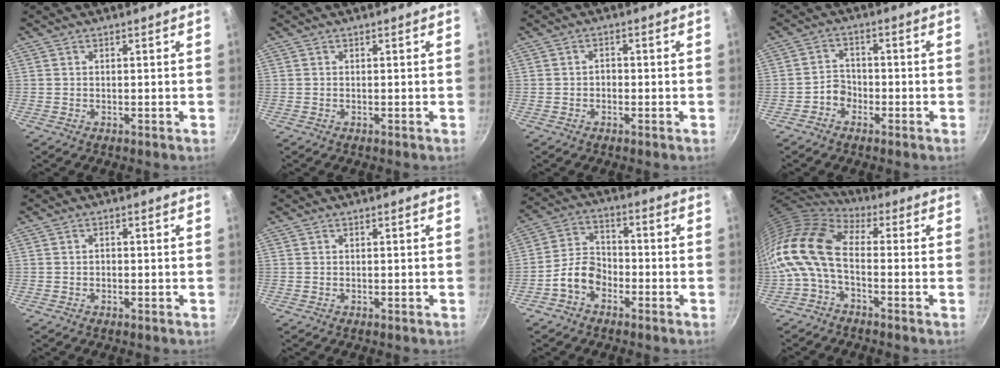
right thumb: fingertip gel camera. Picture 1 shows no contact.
{"total": 0.0}
{"total": 1.6, "force": [-0.4, 1.2, 0.9], "torque": [-0.011, 0.008, -0.009]}
{"total": 3.5, "force": [-1.9, 2.7, 1.1], "torque": [0.002, 0.025, -0.036]}
{"total": 0.8, "force": [-0.2, 0.6, 0.5], "torque": [-0.008, 0.005, -0.003]}
{"total": 0.0}
{"total": 7.2, "force": [-3.5, 5.0, 3.9], "torque": [-0.051, 0.043, -0.077]}
{"total": 13.0, "force": [-1.9, 7.0, 10.8], "torque": [-0.211, 0.028, -0.057]}